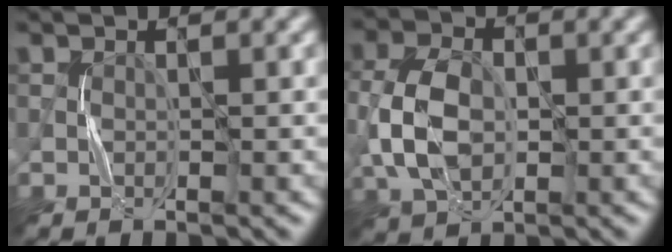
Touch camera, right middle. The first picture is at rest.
{"total": 5.9, "force": [-0.5, 4.0, 4.3], "torque": [-0.101, 0.003, -0.013]}